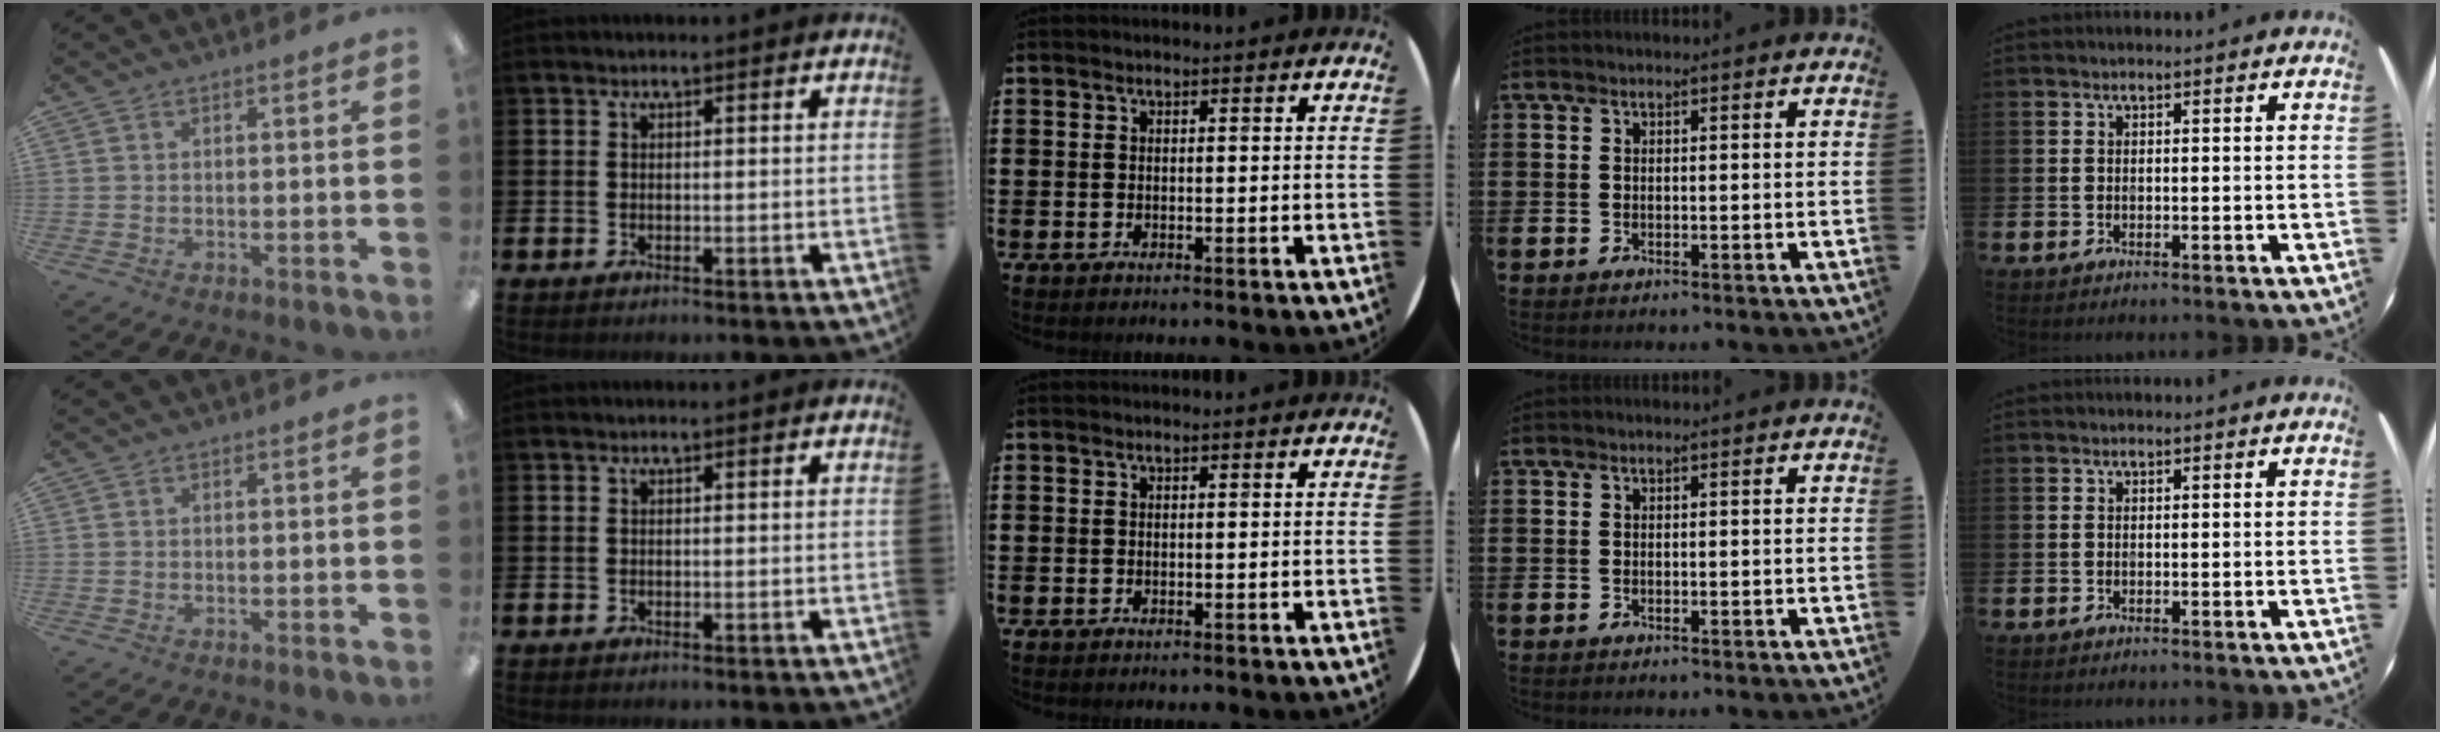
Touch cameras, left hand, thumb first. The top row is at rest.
{}